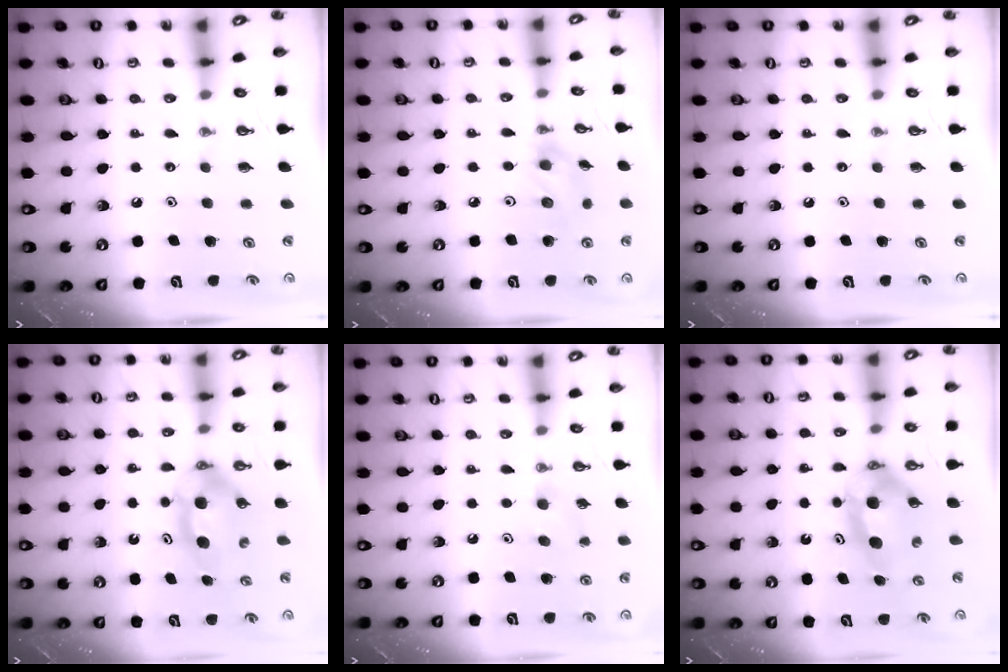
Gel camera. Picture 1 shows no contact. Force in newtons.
{"total": 10.1, "press": 10.0, "slide": 1.1}
{"total": 0.0}
{"total": 8.6, "press": 5.1, "slide": 6.9}
{"total": 6.3, "press": 4.8, "slide": 4.1}
{"total": 5.5, "press": 5.1, "slide": 1.9}